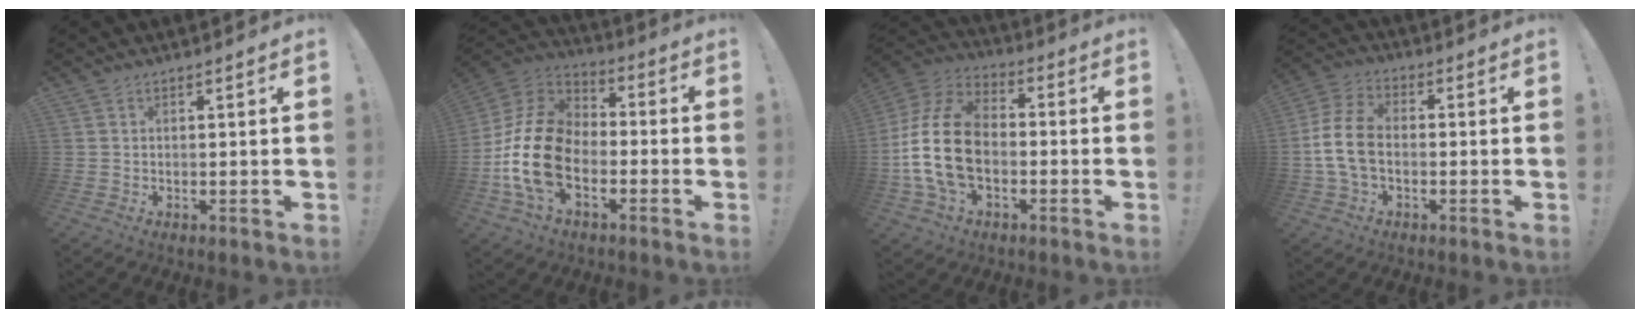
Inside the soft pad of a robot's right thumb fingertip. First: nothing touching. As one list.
[{"total": 20.2, "force": [-5.3, 13.1, 14.4], "torque": [-0.291, 0.035, -0.080]}, {"total": 20.1, "force": [-2.7, 13.5, 14.6], "torque": [-0.272, 0.028, -0.036]}, {"total": 11.6, "force": [-1.6, 7.7, 8.6], "torque": [-0.174, 0.011, -0.024]}]